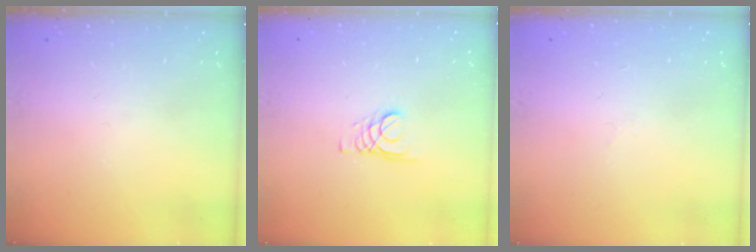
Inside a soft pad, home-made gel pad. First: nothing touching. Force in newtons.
{"total": 1.8, "press": 1.8, "slide": 0.2}
{"total": 2.0, "press": 1.9, "slide": 0.5}